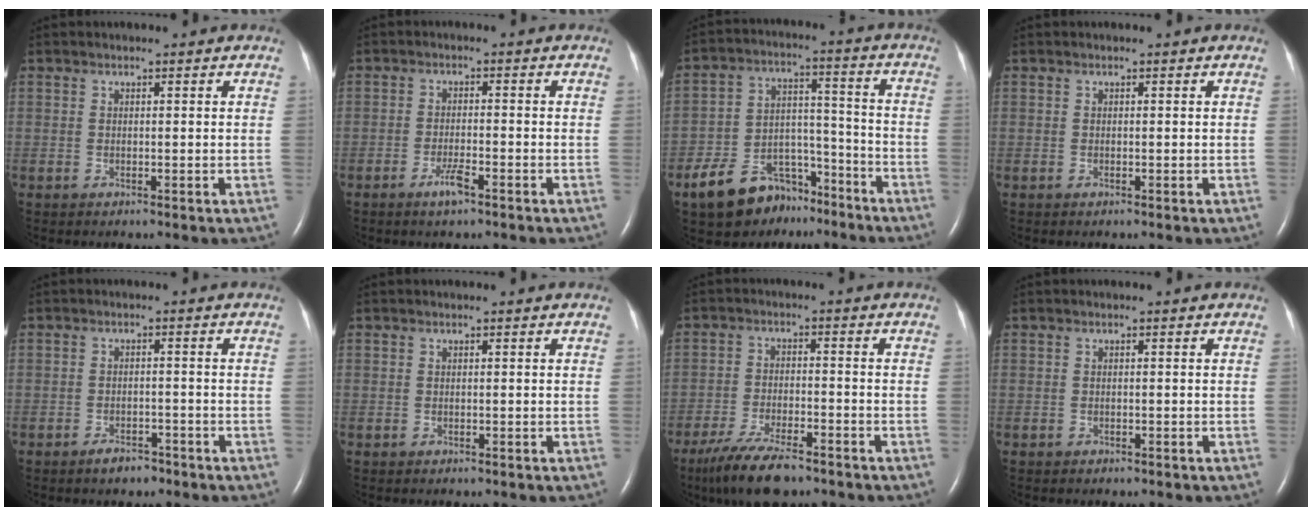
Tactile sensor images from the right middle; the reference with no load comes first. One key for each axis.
{"total": 3.0, "fx": -2.0, "fy": 0.4, "fz": 2.3, "tx": -0.046, "ty": -0.002, "tz": -0.037}
{"total": 12.8, "fx": -9.2, "fy": 6.7, "fz": 5.7, "tx": -0.102, "ty": 0.021, "tz": -0.154}
{"total": 0.0}
{"total": 2.8, "fx": -2.2, "fy": 1.3, "fz": 1.2, "tx": -0.024, "ty": 0.002, "tz": -0.031}
{"total": 0.0}
{"total": 9.8, "fx": -7.5, "fy": 2.4, "fz": 5.9, "tx": -0.112, "ty": -0.021, "tz": -0.129}
{"total": 0.6, "fx": -0.5, "fy": 0.3, "fz": 0.2, "tx": -0.010, "ty": 0.001, "tz": -0.005}